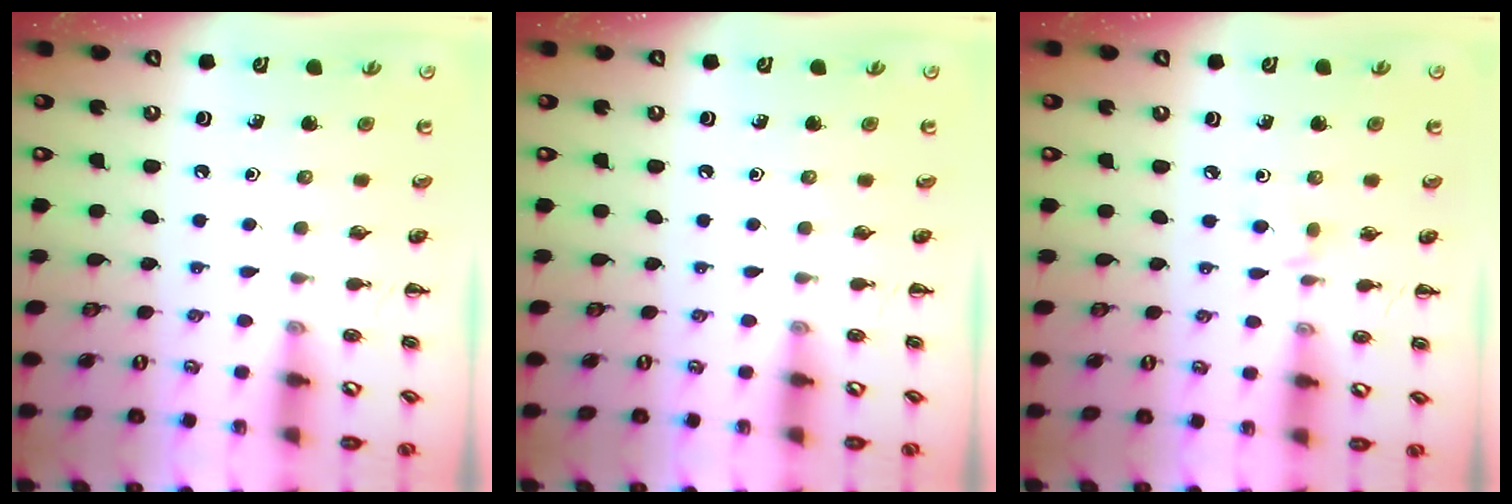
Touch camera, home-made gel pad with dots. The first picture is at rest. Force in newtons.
{"total": 0.0}
{"total": 2.9, "press": 2.7, "slide": 1.2}